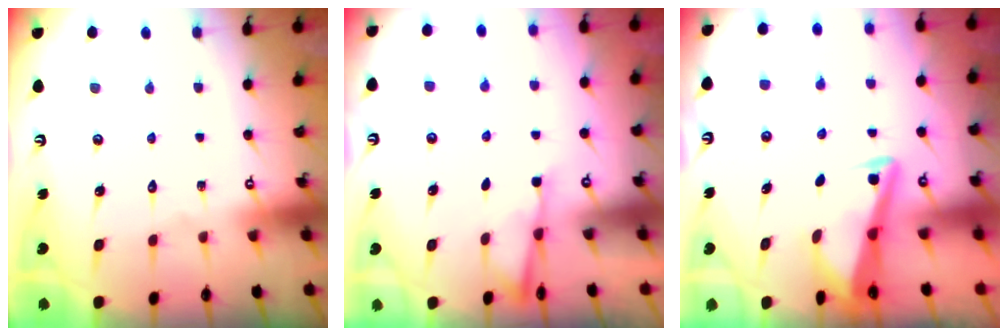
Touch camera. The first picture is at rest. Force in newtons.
{"total": 2.5, "press": 2.4, "slide": 0.4}
{"total": 3.8, "press": 3.8, "slide": 0.4}